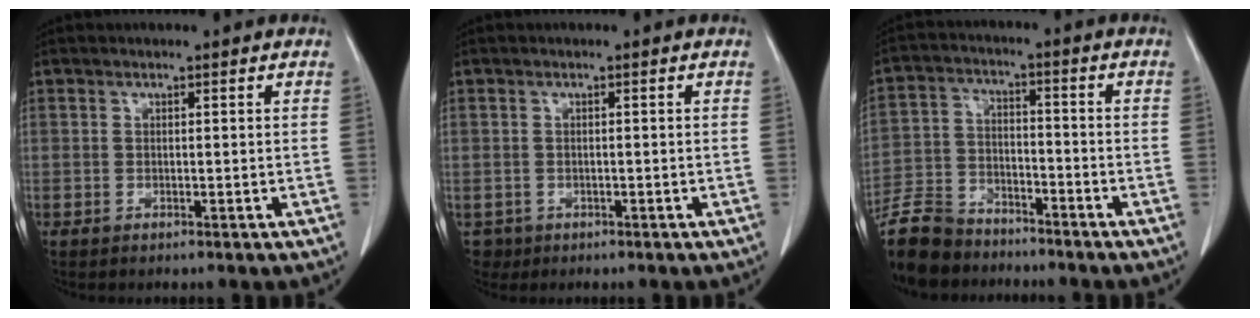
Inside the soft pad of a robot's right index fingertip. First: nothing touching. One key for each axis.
{"total": 2.6, "fx": -0.9, "fy": 2.4, "fz": 0.2, "tx": -0.002, "ty": 0.004, "tz": -0.010}
{"total": 12.7, "fx": -11.0, "fy": 5.2, "fz": 3.7, "tx": -0.087, "ty": -0.001, "tz": -0.203}